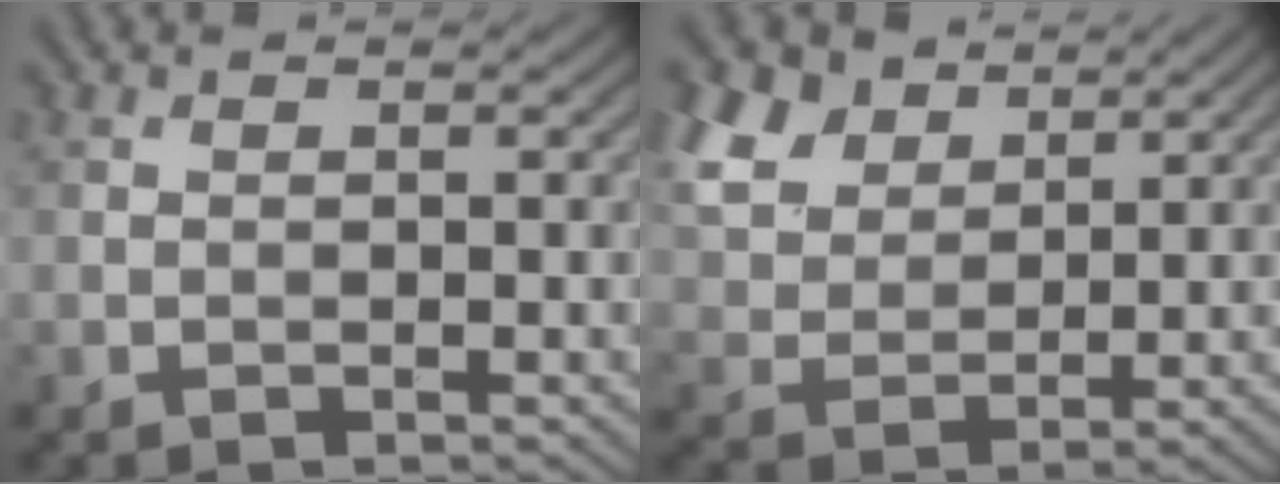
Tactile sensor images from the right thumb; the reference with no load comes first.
{"total": 8.9, "force": [5.4, 5.3, 4.6], "torque": [-0.138, 0.016, 0.103]}